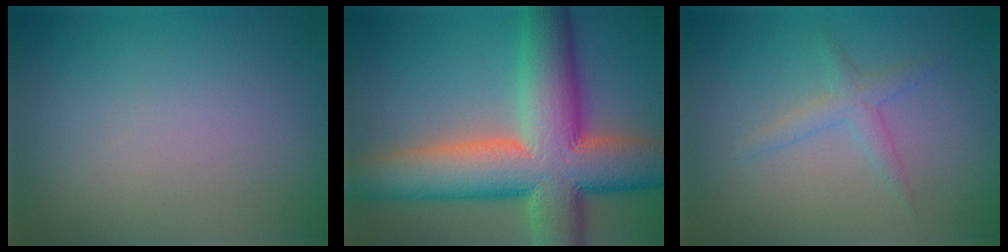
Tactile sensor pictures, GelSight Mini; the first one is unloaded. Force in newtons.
{"total": 13.8, "press": 13.8, "slide": 0.5}
{"total": 1.8, "press": 1.8, "slide": 0.1}